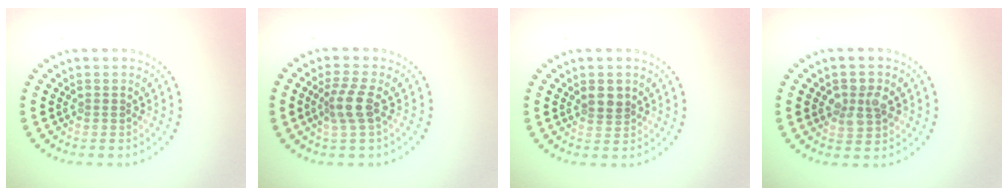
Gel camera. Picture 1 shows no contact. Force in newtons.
{"total": 2.5, "press": 2.0, "slide": 1.5}
{"total": 1.6, "press": 1.5, "slide": 0.7}
{"total": 2.6, "press": 2.5, "slide": 0.7}